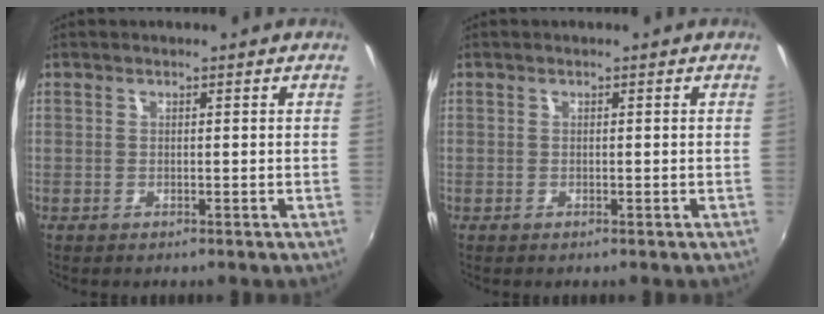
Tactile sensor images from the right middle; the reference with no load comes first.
{"total": 0.0}